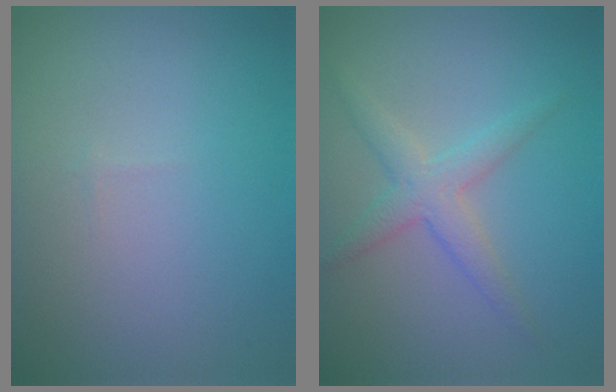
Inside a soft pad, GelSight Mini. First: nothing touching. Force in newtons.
{"total": 2.8, "press": 2.8, "slide": 0.0}